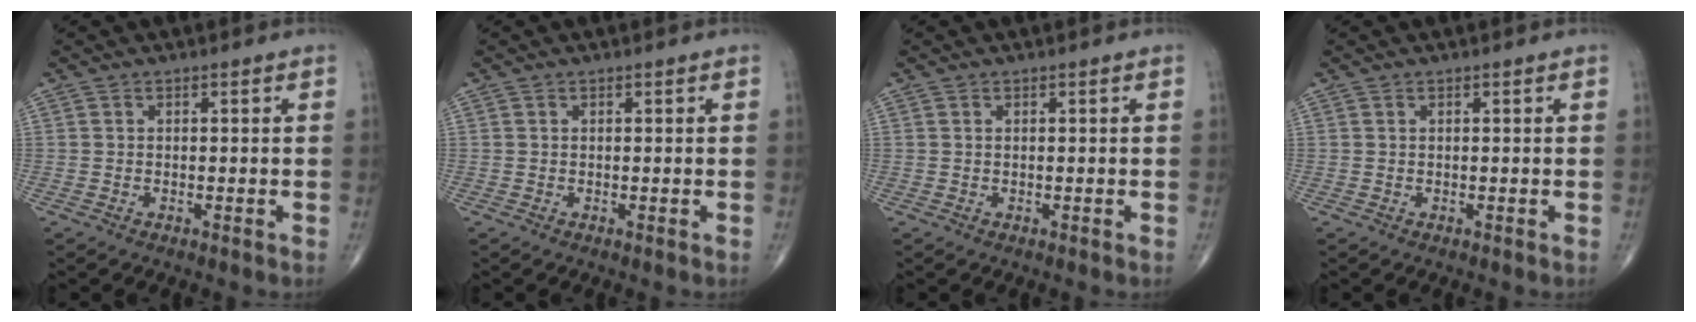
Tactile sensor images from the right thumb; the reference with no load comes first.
{"total": 0.0}
{"total": 0.0}
{"total": 0.0}